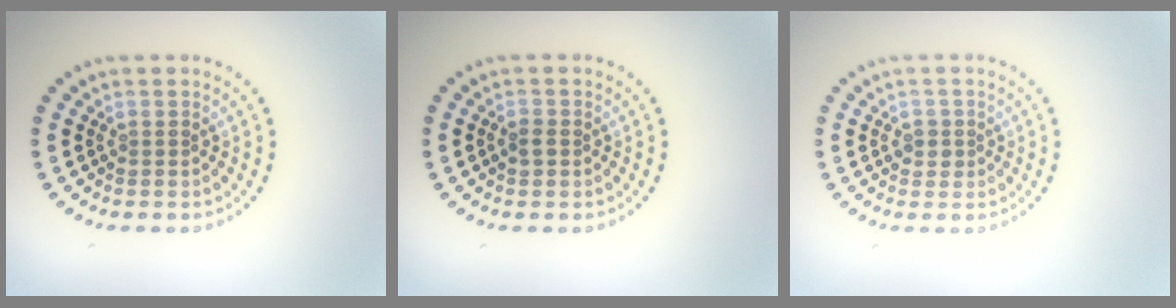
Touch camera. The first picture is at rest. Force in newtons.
{"total": 1.1, "press": 1.1, "slide": 0.1}
{"total": 1.3, "press": 1.2, "slide": 0.6}